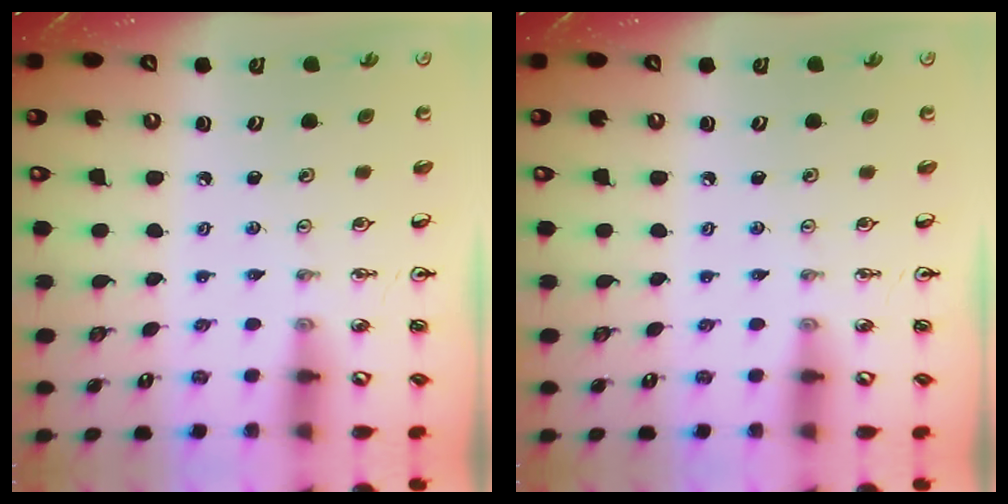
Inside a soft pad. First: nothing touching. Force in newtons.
{"total": 0.0}